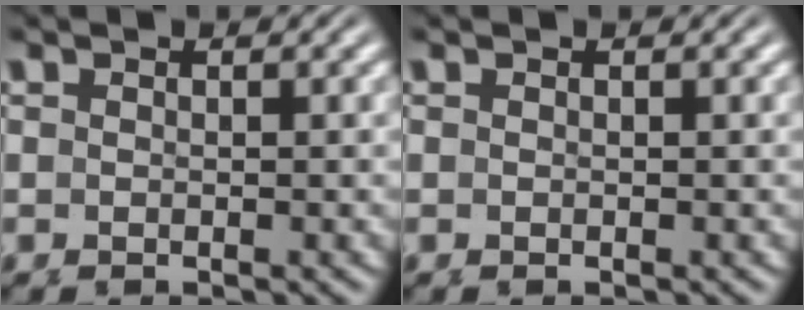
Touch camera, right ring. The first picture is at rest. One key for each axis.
{"total": 0.0}